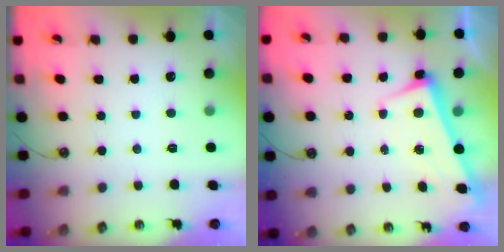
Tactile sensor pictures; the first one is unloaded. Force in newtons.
{"total": 2.6, "press": 2.5, "slide": 0.7}